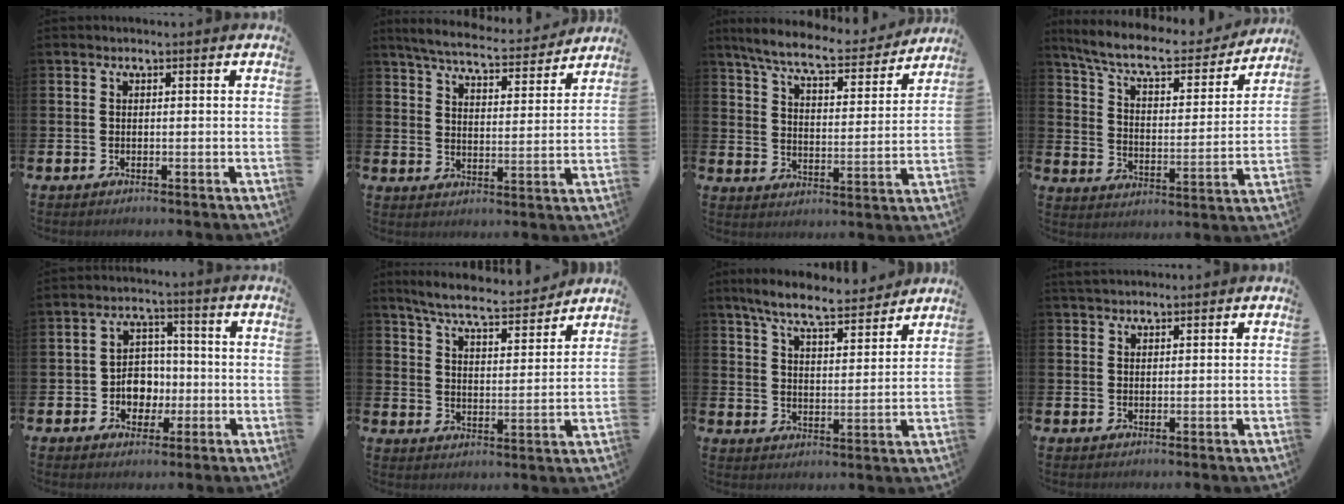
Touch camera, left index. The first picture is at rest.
{"total": 6.2, "force": [5.9, 0.7, 1.7], "torque": [-0.050, -0.041, 0.099]}
{"total": 8.2, "force": [7.5, 0.9, 3.4], "torque": [-0.102, -0.043, 0.128]}
{"total": 9.1, "force": [8.0, 2.1, 3.8], "torque": [-0.106, -0.050, 0.134]}
{"total": 6.4, "force": [-1.2, 4.9, 3.8], "torque": [-0.057, 0.009, -0.027]}
{"total": 7.2, "force": [6.8, 0.7, 2.5], "torque": [-0.076, -0.042, 0.118]}
{"total": 7.8, "force": [7.1, 1.1, 3.0], "torque": [-0.080, -0.037, 0.125]}
{"total": 2.1, "force": [2.0, 0.6, 0.3], "torque": [-0.002, -0.003, 0.036]}